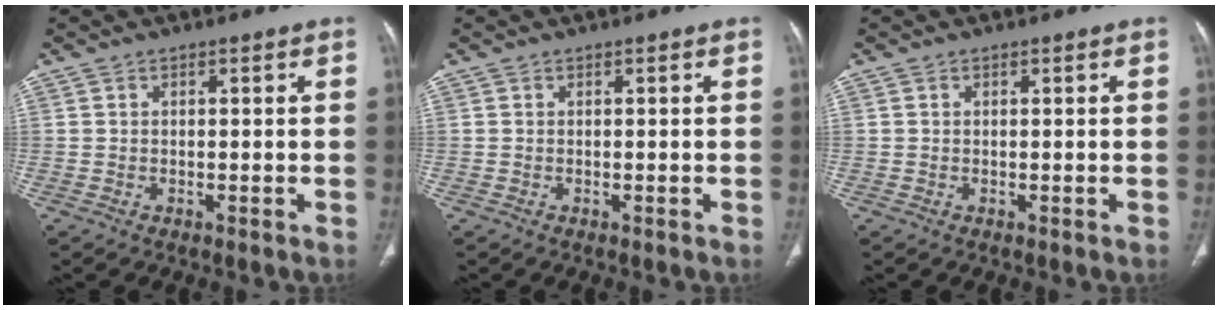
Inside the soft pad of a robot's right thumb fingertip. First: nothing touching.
{"total": 0.0}
{"total": 0.0}